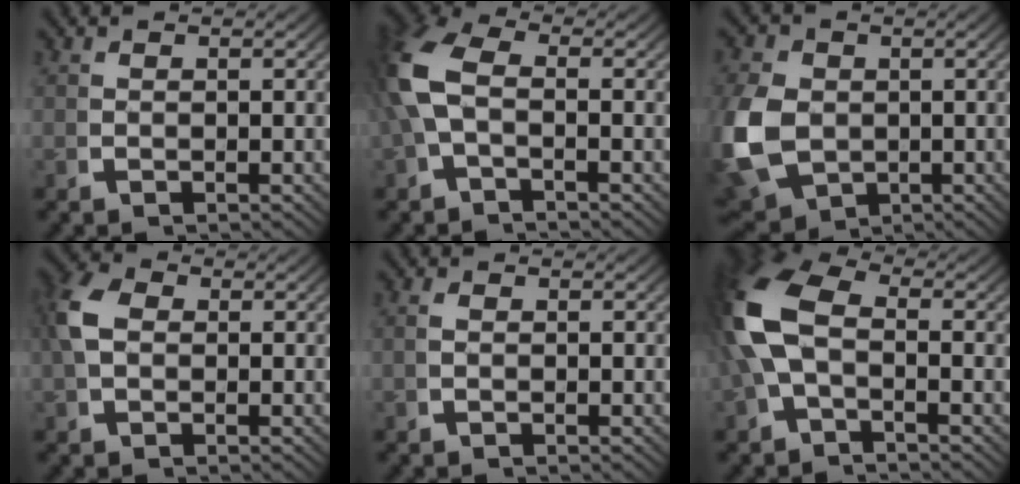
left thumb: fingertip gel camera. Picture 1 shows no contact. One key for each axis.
{"total": 6.3, "fx": -0.1, "fy": 4.1, "fz": 4.8, "tx": -0.130, "ty": -0.008, "tz": 0.000}
{"total": 10.0, "fx": -1.8, "fy": 8.0, "fz": 5.7, "tx": -0.166, "ty": -0.057, "tz": -0.003}
{"total": 4.2, "fx": 0.5, "fy": 3.1, "fz": 2.8, "tx": -0.076, "ty": -0.006, "tz": 0.011}
{"total": 0.6, "fx": -0.2, "fy": 0.3, "fz": 0.4, "tx": -0.011, "ty": 0.000, "tz": -0.004}
{"total": 8.0, "fx": -0.2, "fy": 5.1, "fz": 6.2, "tx": -0.160, "ty": -0.006, "tz": 0.000}